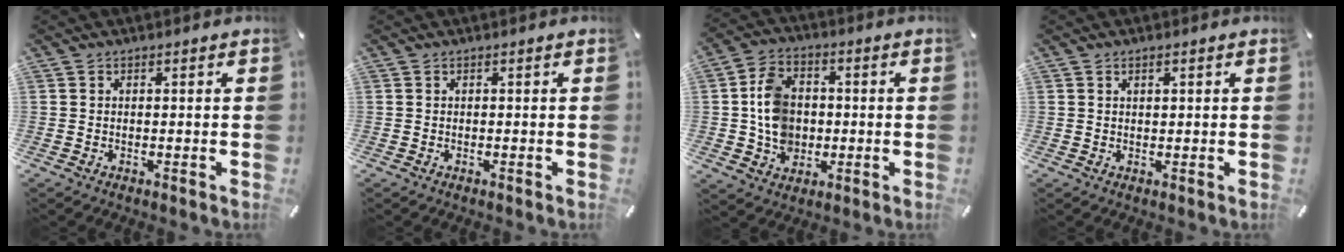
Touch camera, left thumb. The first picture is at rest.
{"total": 0.0}
{"total": 9.9, "force": [-0.3, 8.4, 5.3], "torque": [-0.108, 0.017, -0.001]}
{"total": 1.1, "force": [0.5, 0.5, 0.8], "torque": [-0.016, 0.003, 0.009]}